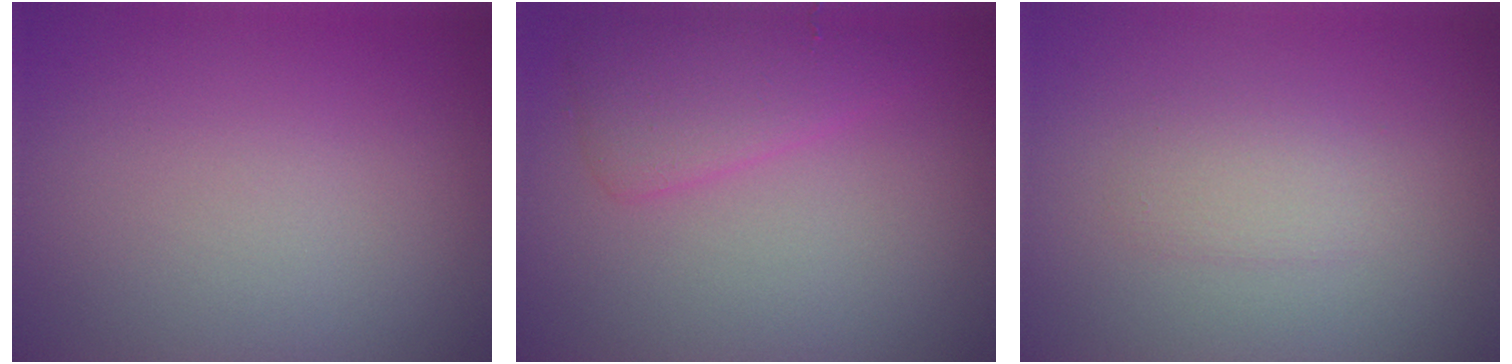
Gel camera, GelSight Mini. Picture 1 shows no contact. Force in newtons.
{"total": 2.9, "press": 2.9, "slide": 0.1}
{"total": 1.5, "press": 1.5, "slide": 0.1}